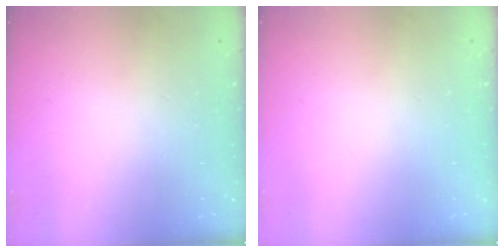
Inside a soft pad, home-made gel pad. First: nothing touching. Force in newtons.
{"total": 0.0}